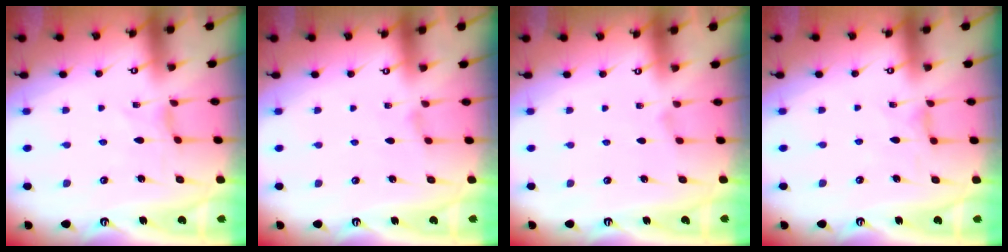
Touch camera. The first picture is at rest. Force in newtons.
{"total": 1.9, "press": 1.9, "slide": 0.3}
{"total": 0.7, "press": 0.6, "slide": 0.3}
{"total": 1.4, "press": 1.4, "slide": 0.2}